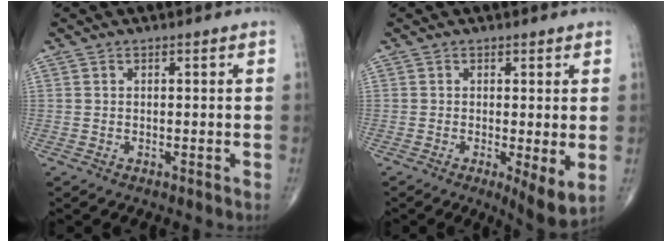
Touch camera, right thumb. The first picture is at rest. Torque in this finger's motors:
{"motor_torque": [0.18, 1.19, 0.28, -0.32, 0.11]}